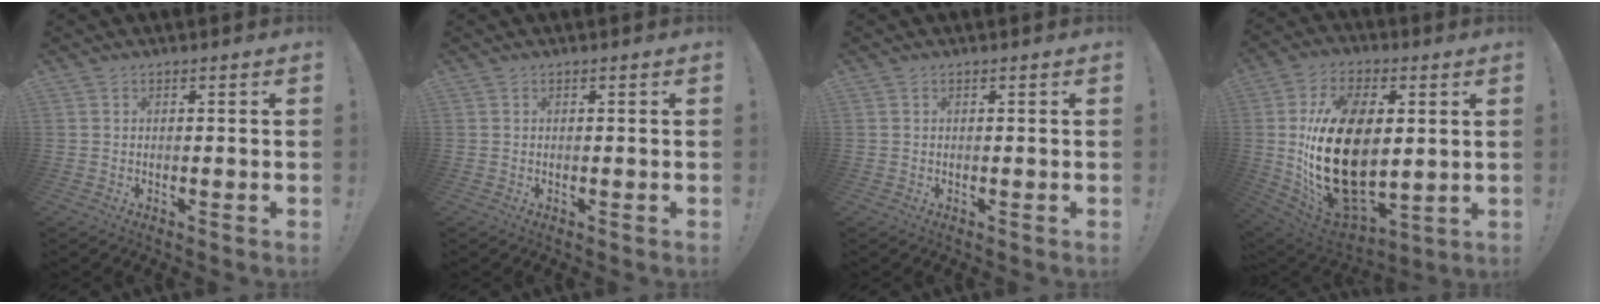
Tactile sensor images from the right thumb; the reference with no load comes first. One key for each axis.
{"total": 0.0}
{"total": 0.0}
{"total": 28.9, "fx": 1.4, "fy": 17.3, "fz": 23.1, "tx": -0.464, "ty": -0.015, "tz": 0.039}